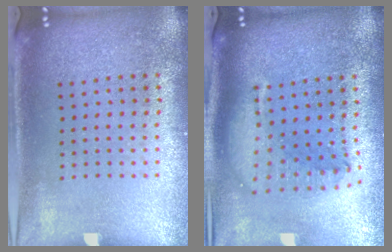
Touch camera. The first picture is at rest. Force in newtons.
{"total": 2.1, "press": 1.7, "slide": 1.3}